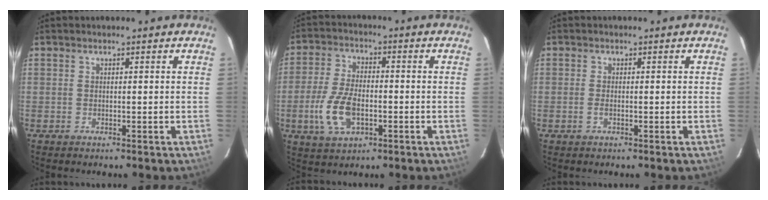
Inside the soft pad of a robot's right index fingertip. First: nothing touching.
{"total": 10.3, "force": [-2.9, 5.5, 8.2], "torque": [-0.181, -0.001, -0.050]}
{"total": 1.0, "force": [-0.4, 0.3, 0.8], "torque": [-0.018, 0.000, -0.007]}